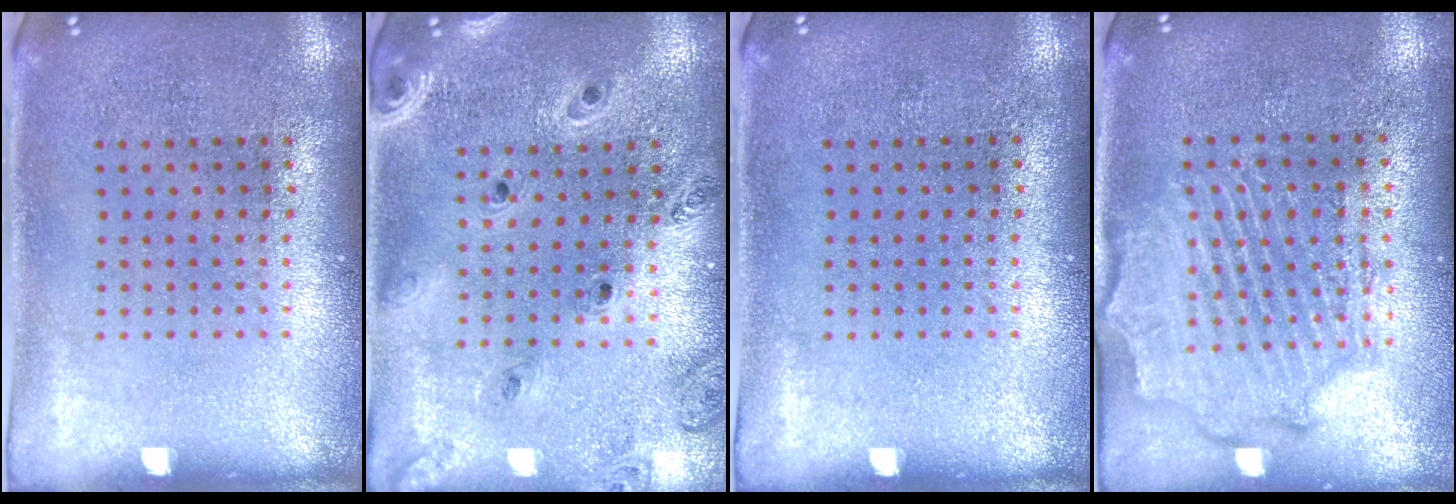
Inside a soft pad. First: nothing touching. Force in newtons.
{"total": 1.2, "press": 1.2, "slide": 0.2}
{"total": 0.0}
{"total": 2.2, "press": 2.1, "slide": 0.5}